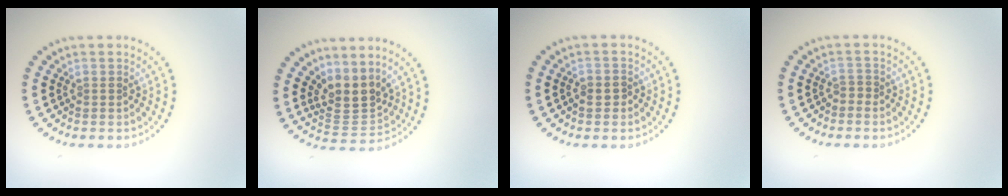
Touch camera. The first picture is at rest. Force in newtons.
{"total": 3.4, "press": 2.7, "slide": 2.0}
{"total": 0.9, "press": 0.8, "slide": 0.3}
{"total": 0.7, "press": 0.3, "slide": 0.6}